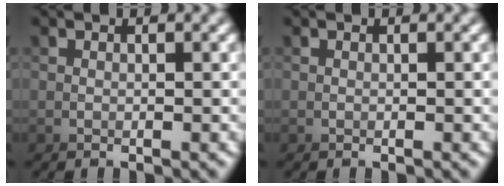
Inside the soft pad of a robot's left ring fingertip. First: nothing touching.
{"total": 0.0}